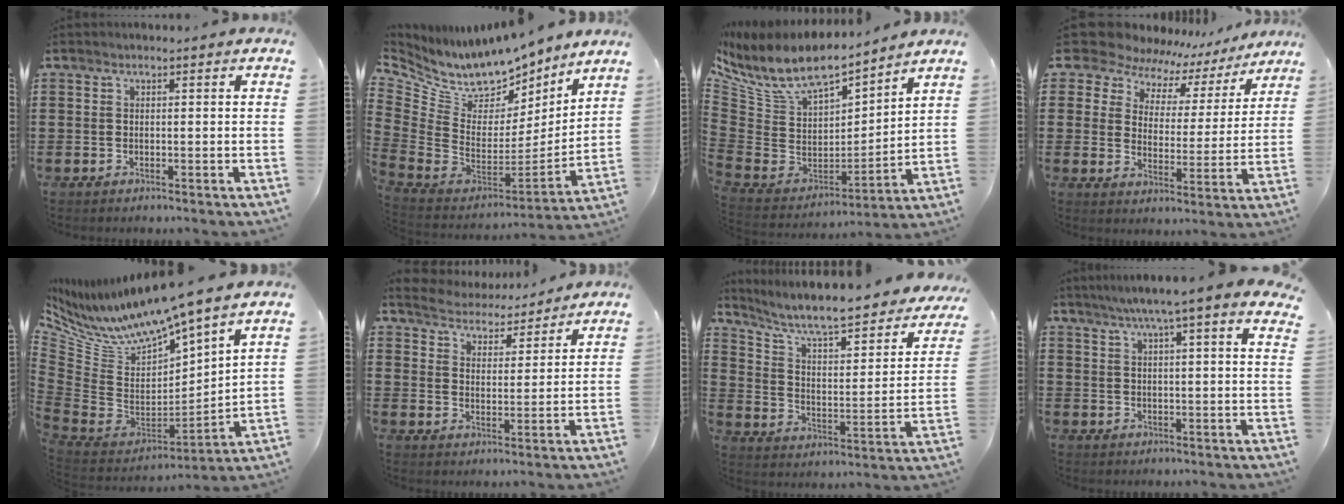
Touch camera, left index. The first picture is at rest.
{"total": 8.3, "force": [7.4, 3.6, 1.2], "torque": [-0.084, -0.077, 0.130]}
{"total": 9.0, "force": [7.2, 3.0, 4.6], "torque": [-0.122, -0.056, 0.126]}
{"total": 8.0, "force": [7.0, 3.5, 1.2], "torque": [-0.062, -0.043, 0.123]}
{"total": 9.5, "force": [8.7, 1.0, 3.5], "torque": [-0.108, -0.075, 0.148]}
{"total": 4.4, "force": [4.4, 0.2, -0.5], "torque": [-0.017, -0.033, 0.073]}
{"total": 7.5, "force": [6.5, 1.0, 3.7], "torque": [-0.092, -0.055, 0.104]}
{"total": 5.3, "force": [4.4, 0.0, 3.0], "torque": [-0.071, -0.010, 0.076]}